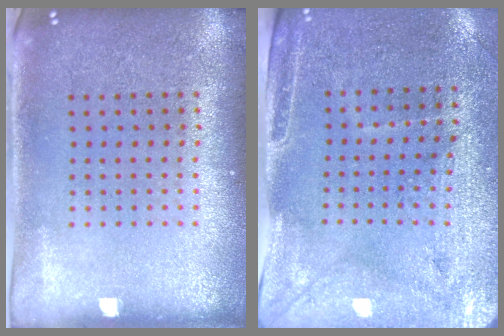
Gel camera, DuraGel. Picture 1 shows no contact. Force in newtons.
{"total": 3.1, "press": 2.8, "slide": 1.4}